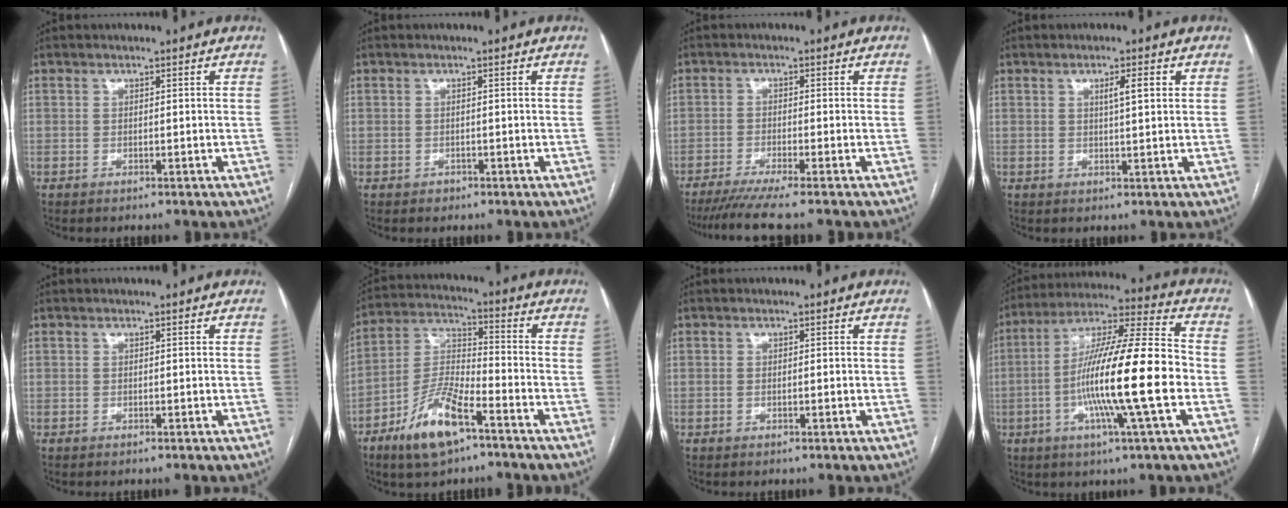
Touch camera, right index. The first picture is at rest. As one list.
[{"total": 0.9, "force": [-0.5, 0.7, 0.0], "torque": [0.000, 0.003, -0.005]}, {"total": 7.6, "force": [-6.3, -1.0, 4.3], "torque": [-0.055, -0.021, -0.100]}, {"total": 2.7, "force": [1.1, 0.0, 2.5], "torque": [-0.041, 0.003, 0.016]}, {"total": 0.0}, {"total": 11.7, "force": [-7.0, 3.3, 8.8], "torque": [-0.189, -0.007, -0.128]}, {"total": 0.6, "force": [-0.1, 0.1, 0.6], "torque": [-0.014, 0.001, 0.001]}, {"total": 18.2, "force": [-3.7, 0.1, 17.8], "torque": [-0.313, -0.001, -0.073]}]